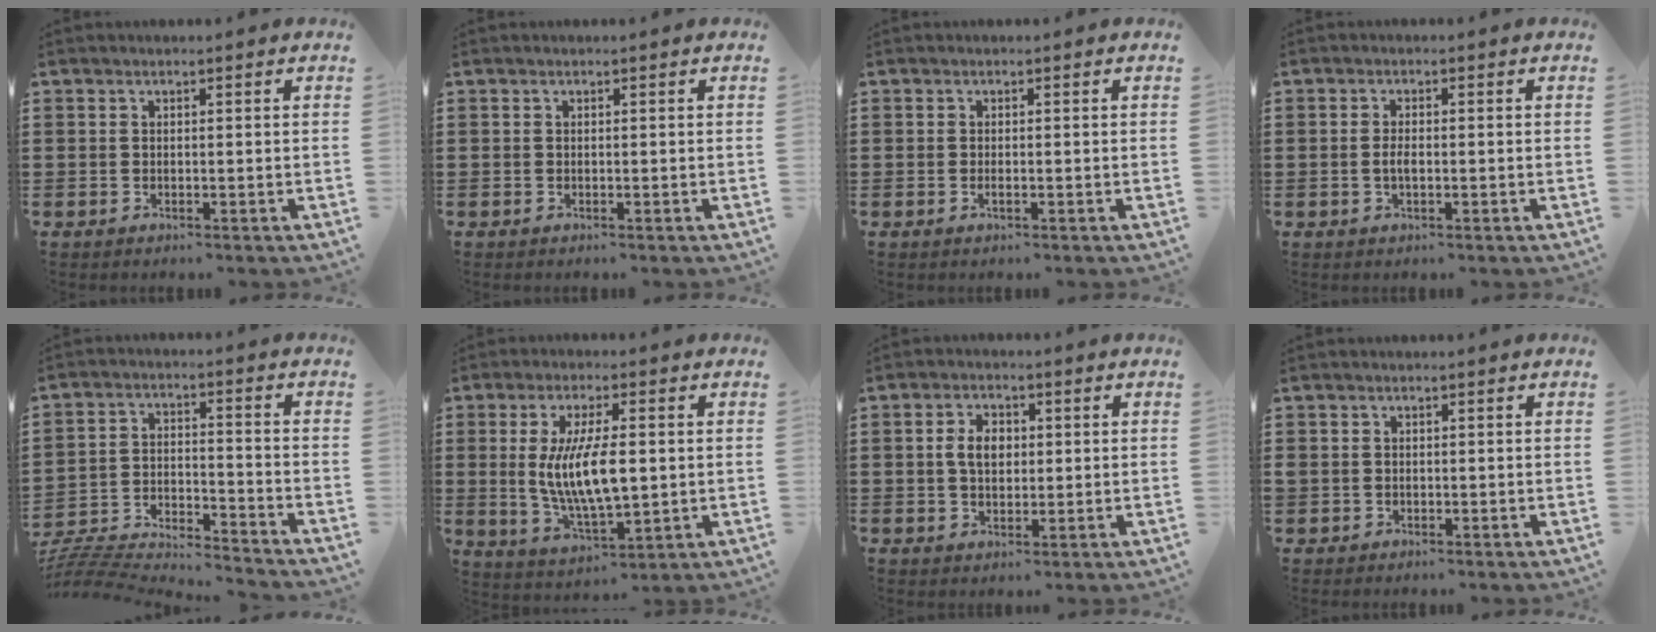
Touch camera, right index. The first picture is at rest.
{"total": 0.0}
{"total": 0.5, "force": [-0.2, 0.1, 0.5], "torque": [-0.009, -0.005, -0.002]}
{"total": 2.0, "force": [-0.3, 0.7, 1.8], "torque": [-0.035, 0.000, -0.005]}
{"total": 5.8, "force": [-5.8, 0.2, 0.8], "torque": [-0.032, -0.010, -0.123]}
{"total": 10.3, "force": [0.5, 3.7, 9.6], "torque": [-0.188, -0.002, 0.005]}
{"total": 4.2, "force": [0.4, 2.8, 3.1], "torque": [-0.060, 0.010, 0.002]}
{"total": 0.8, "force": [-0.1, 0.8, 0.1], "torque": [-0.003, 0.005, -0.004]}